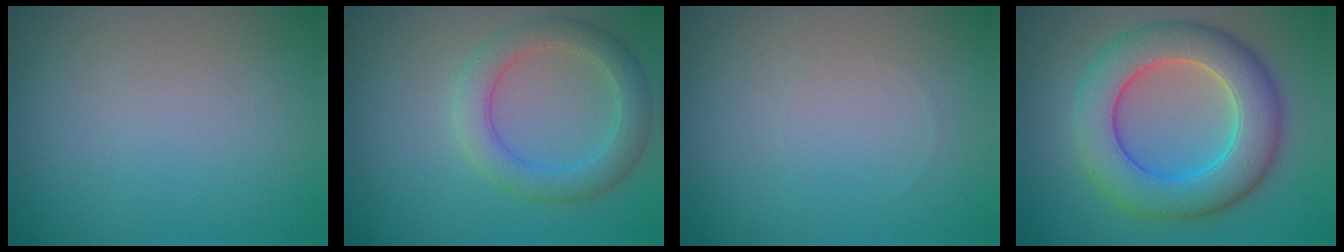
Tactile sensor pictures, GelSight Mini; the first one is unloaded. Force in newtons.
{"total": 4.0, "press": 4.0, "slide": 0.2}
{"total": 0.0}
{"total": 8.6, "press": 8.6, "slide": 0.1}